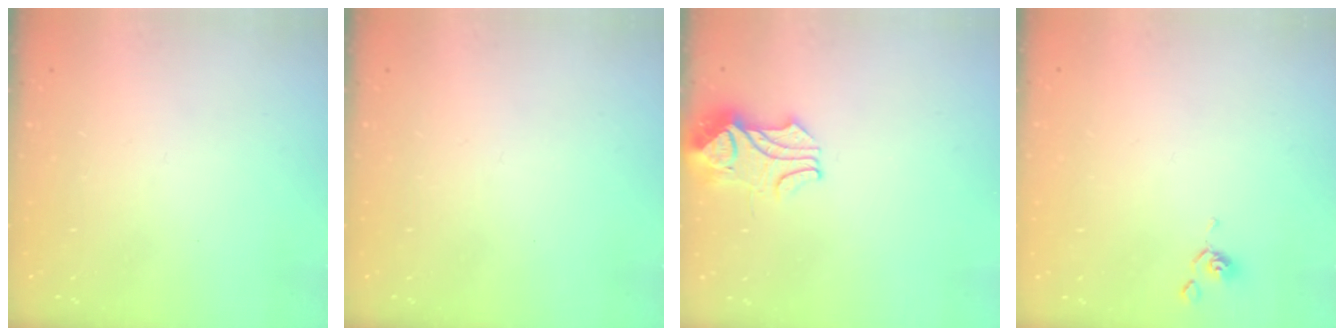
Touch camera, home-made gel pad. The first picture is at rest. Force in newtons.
{"total": 0.0}
{"total": 2.2, "press": 2.0, "slide": 0.8}
{"total": 1.8, "press": 1.8, "slide": 0.1}